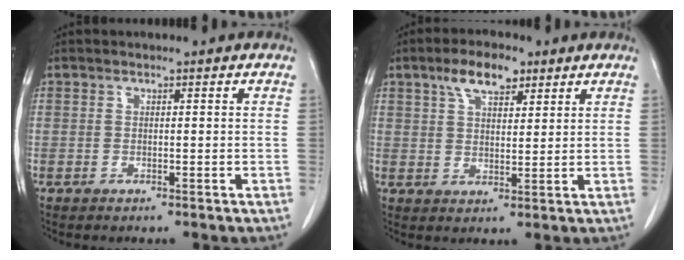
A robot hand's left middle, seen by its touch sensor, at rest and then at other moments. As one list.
[{"total": 6.4, "force": [4.0, 2.7, 4.3], "torque": [-0.079, 0.012, 0.070]}]